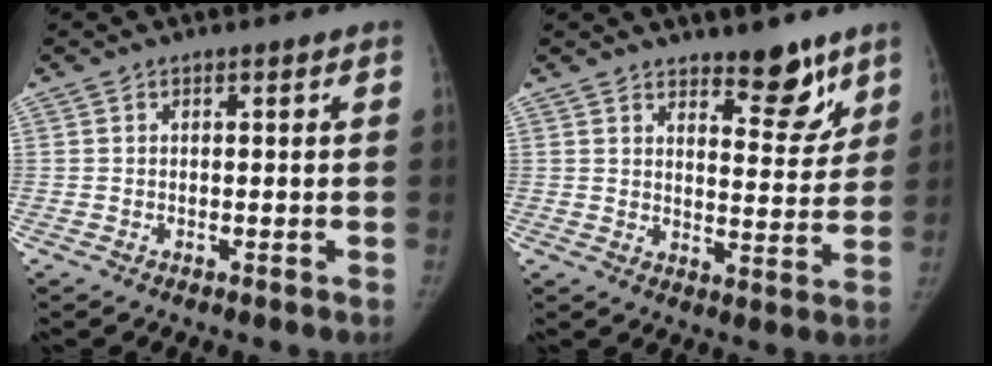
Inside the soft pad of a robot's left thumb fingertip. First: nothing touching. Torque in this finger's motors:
{"motor_torque": [0.25, 0.50, 0.10, -0.40, 0.10]}